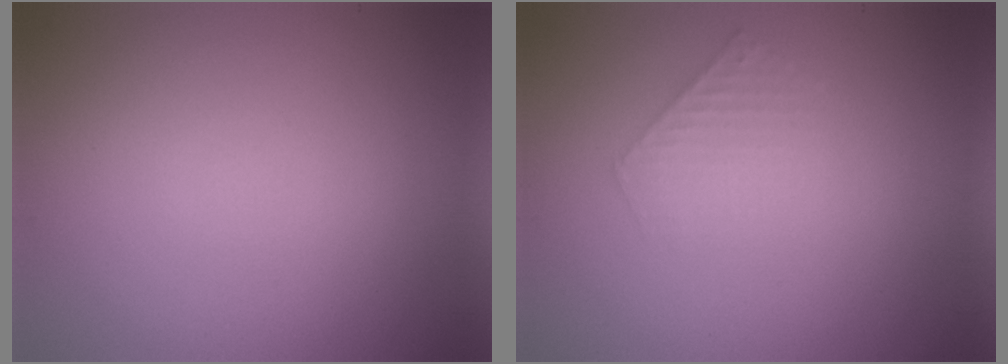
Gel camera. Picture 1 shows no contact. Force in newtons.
{"total": 1.5, "press": 1.5, "slide": 0.3}